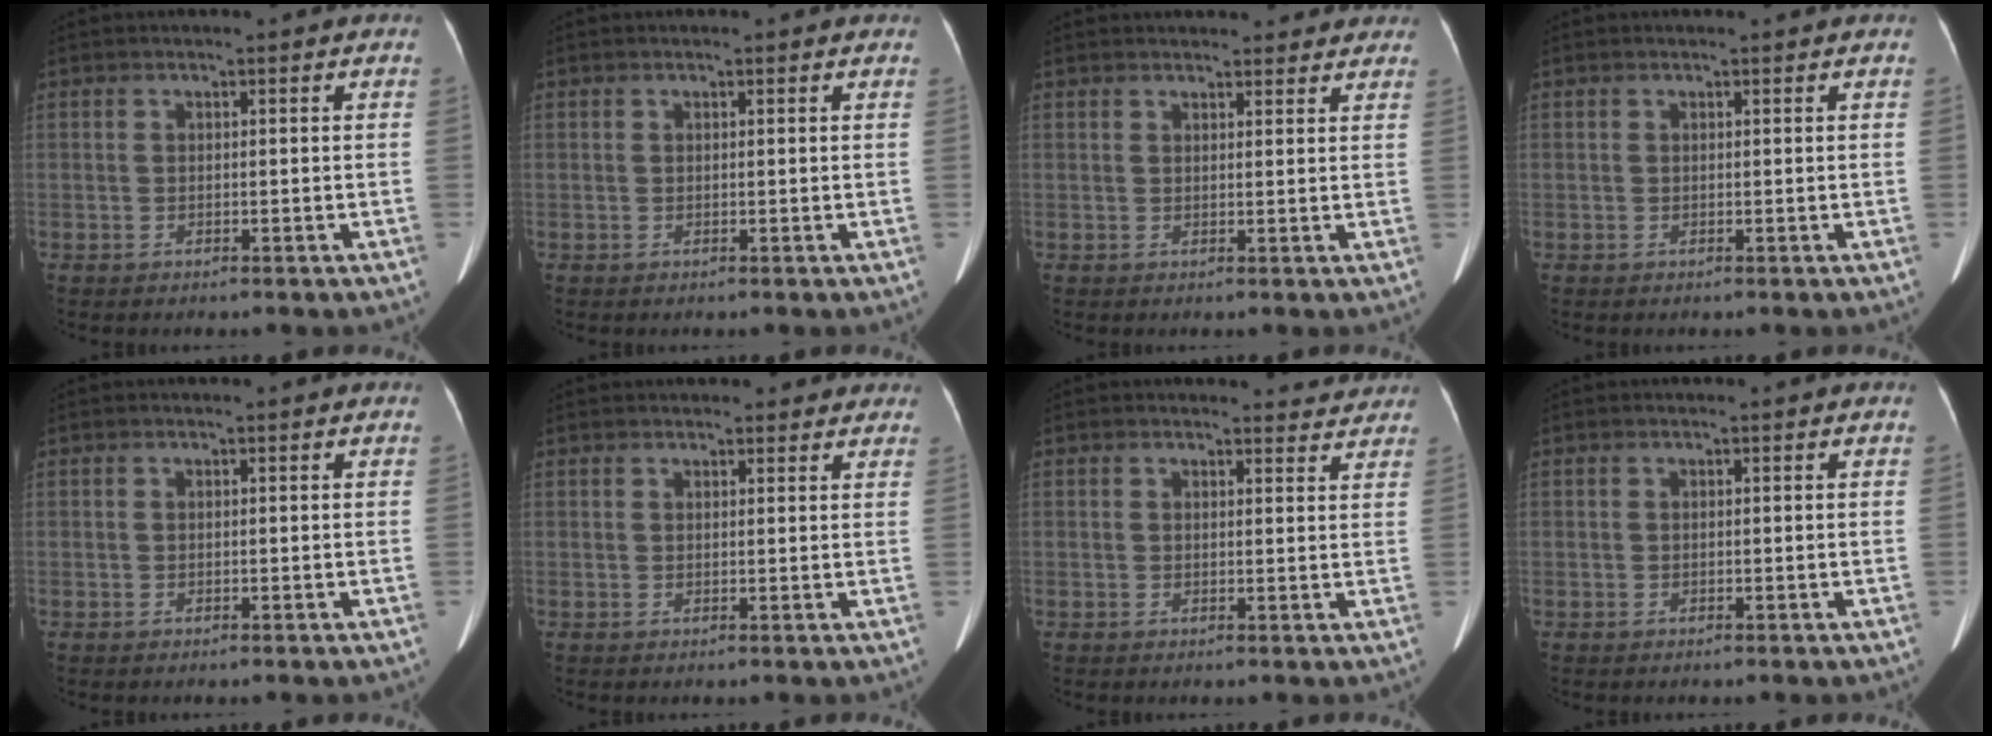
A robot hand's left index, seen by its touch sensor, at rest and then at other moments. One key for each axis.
{"total": 0.0}
{"total": 10.1, "fx": 9.2, "fy": 3.1, "fz": 2.7, "tx": -0.006, "ty": 0.024, "tz": 0.099}
{"total": 0.0}
{"total": 0.0}
{"total": 5.7, "fx": 5.1, "fy": 2.1, "fz": 1.3, "tx": 0.005, "ty": 0.019, "tz": 0.052}
{"total": 3.3, "fx": 3.1, "fy": 1.2, "fz": -0.3, "tx": 0.010, "ty": -0.007, "tz": 0.018}
{"total": 0.0}